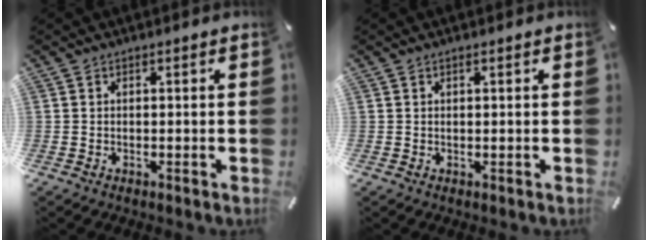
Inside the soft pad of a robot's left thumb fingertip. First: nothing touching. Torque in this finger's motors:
{"motor_torque": [-0.02, 0.08, 0.10, -0.02, -0.02]}